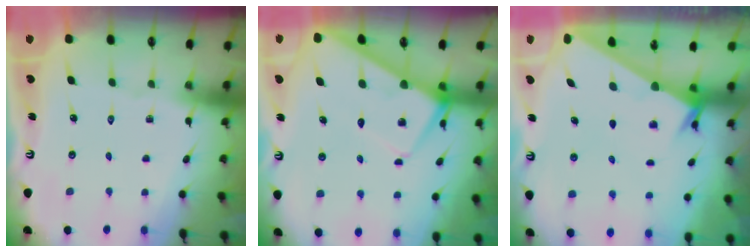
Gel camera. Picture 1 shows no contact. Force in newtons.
{"total": 7.3, "press": 7.3, "slide": 0.8}
{"total": 2.4, "press": 2.4, "slide": 0.2}